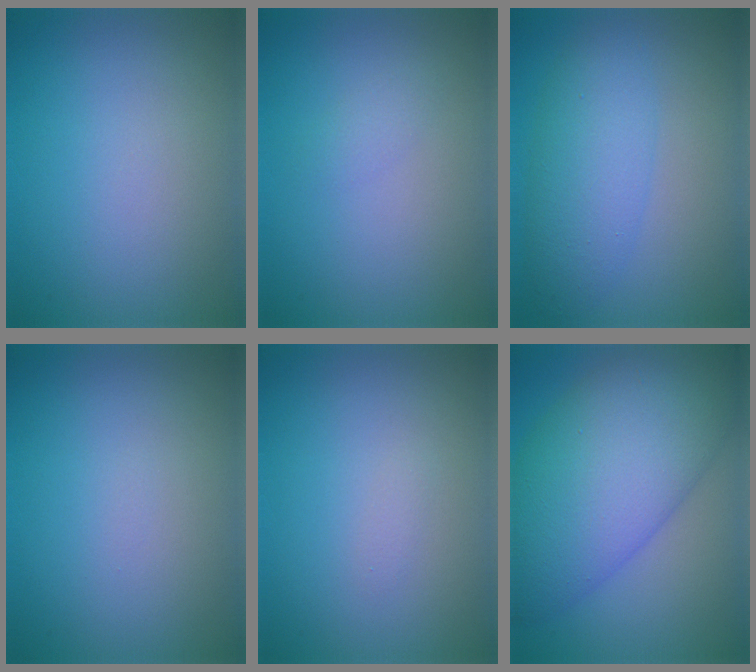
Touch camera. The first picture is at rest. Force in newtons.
{"total": 0.9, "press": 0.9, "slide": 0.1}
{"total": 4.7, "press": 4.7, "slide": 0.1}
{"total": 0.0}
{"total": 0.5, "press": 0.5, "slide": 0.0}
{"total": 12.3, "press": 12.3, "slide": 0.2}